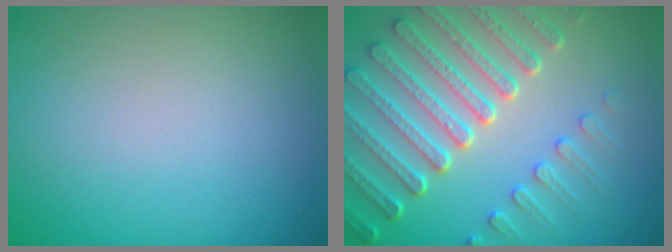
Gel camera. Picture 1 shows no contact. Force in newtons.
{"total": 7.4, "press": 5.7, "slide": 4.8}